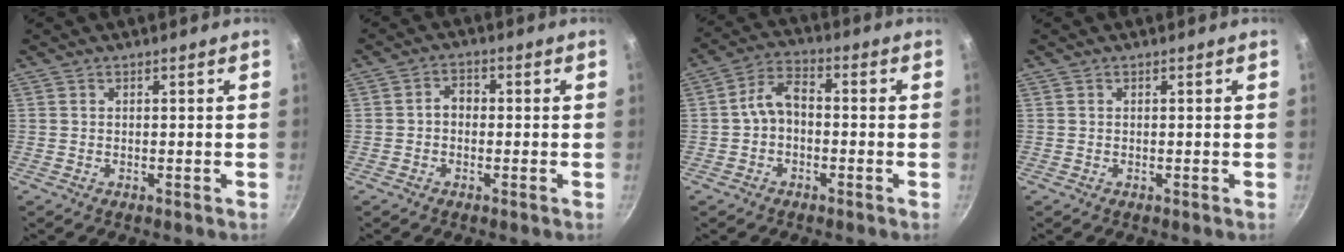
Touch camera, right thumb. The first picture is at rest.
{"total": 2.9, "force": [-0.5, 2.3, 1.7], "torque": [-0.017, 0.013, -0.015]}
{"total": 6.4, "force": [-0.9, 4.3, 4.6], "torque": [-0.075, 0.034, -0.025]}
{"total": 0.0}